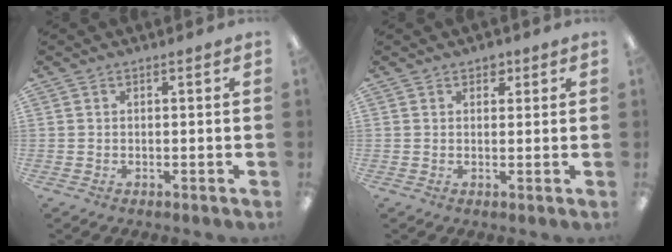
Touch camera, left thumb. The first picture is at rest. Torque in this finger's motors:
{"motor_torque": [0.12, 0.04, -0.02, 0.03, 0.00]}